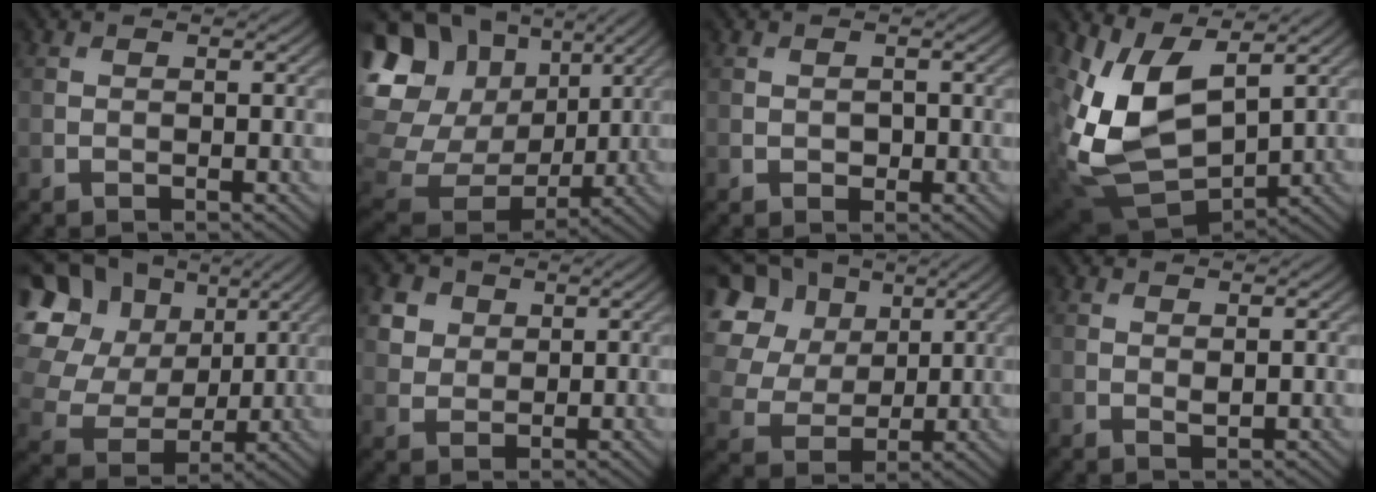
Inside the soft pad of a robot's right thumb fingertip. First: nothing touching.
{"total": 19.1, "force": [4.6, 15.7, 9.8], "torque": [-0.271, 0.001, 0.113]}
{"total": 1.1, "force": [-0.2, 0.8, 0.7], "torque": [-0.011, -0.004, -0.003]}
{"total": 12.0, "force": [2.6, 6.8, 9.6], "torque": [-0.237, -0.019, 0.057]}
{"total": 20.6, "force": [7.0, 16.9, 9.6], "torque": [-0.294, 0.047, 0.139]}
{"total": 5.4, "force": [2.8, 4.1, 2.2], "torque": [-0.077, 0.001, 0.056]}
{"total": 14.5, "force": [5.9, 11.1, 7.3], "torque": [-0.235, 0.045, 0.135]}
{"total": 0.8, "force": [0.4, 0.2, 0.6], "torque": [-0.013, -0.004, 0.008]}